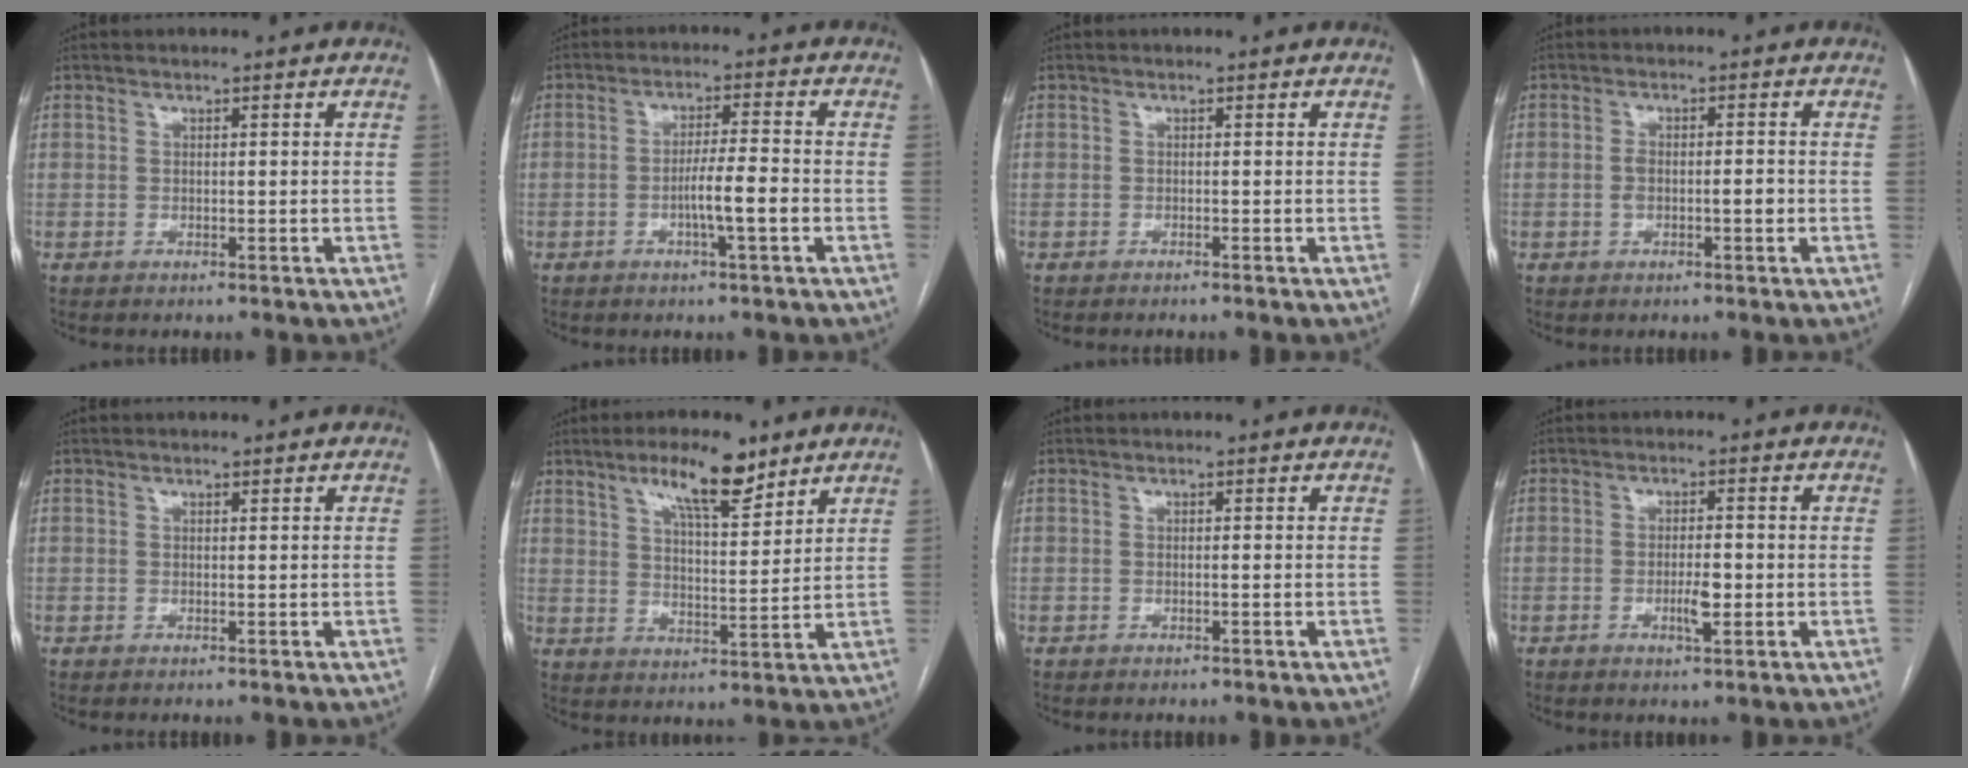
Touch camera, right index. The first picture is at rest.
{"total": 5.3, "force": [-1.7, 0.0, 5.0], "torque": [-0.089, -0.002, -0.031]}
{"total": 0.0}
{"total": 3.2, "force": [-0.7, 1.2, 2.8], "torque": [-0.059, 0.008, -0.009]}
{"total": 0.0}
{"total": 9.8, "force": [6.8, 2.3, 6.7], "torque": [-0.116, -0.001, 0.115]}
{"total": 0.0}
{"total": 3.3, "force": [-0.8, 0.8, 3.1], "torque": [-0.057, -0.001, -0.012]}